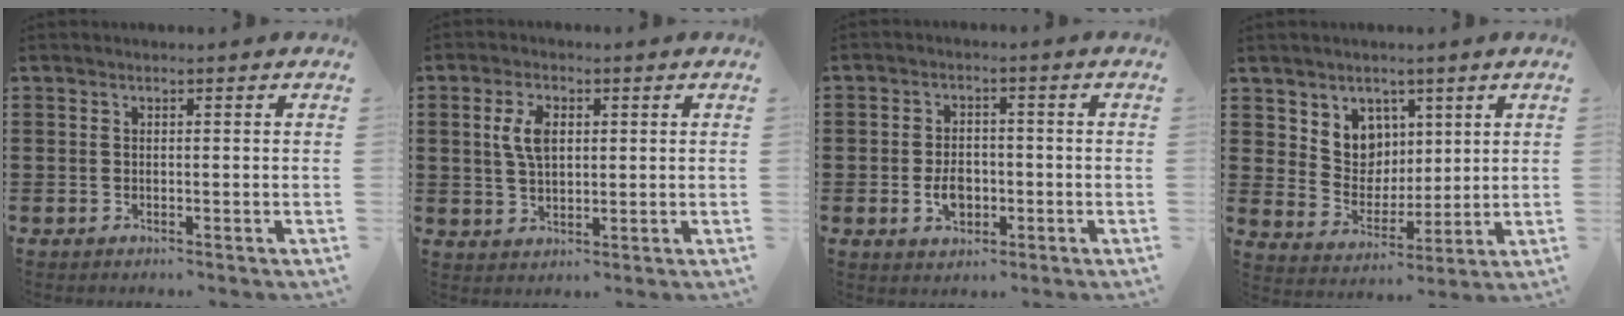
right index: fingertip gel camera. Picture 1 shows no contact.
{"total": 5.0, "force": [1.2, 2.7, 4.0], "torque": [-0.094, 0.009, 0.016]}
{"total": 4.1, "force": [-1.0, 2.9, 2.7], "torque": [-0.052, -0.001, -0.022]}
{"total": 6.8, "force": [3.9, 5.5, 0.7], "torque": [-0.044, -0.011, 0.073]}